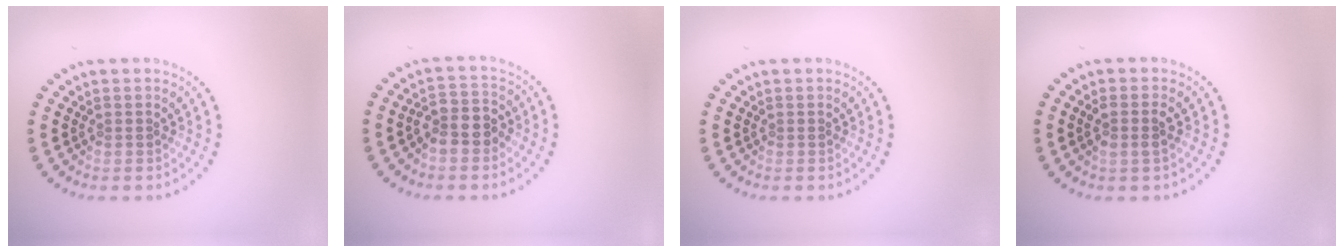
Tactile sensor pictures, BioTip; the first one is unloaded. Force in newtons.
{"total": 2.8, "press": 2.6, "slide": 1.2}
{"total": 0.0}
{"total": 1.7, "press": 1.5, "slide": 0.8}